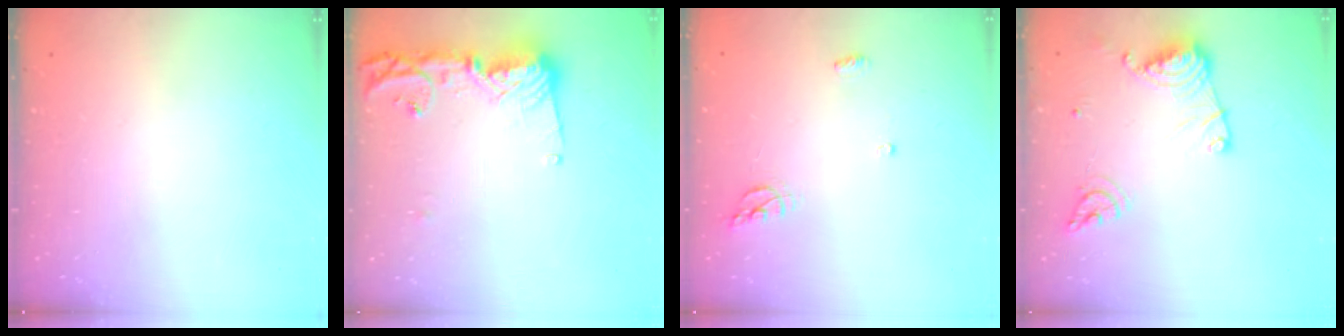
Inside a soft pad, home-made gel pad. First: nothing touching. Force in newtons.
{"total": 14.0, "press": 13.9, "slide": 1.3}
{"total": 6.5, "press": 6.5, "slide": 0.6}
{"total": 13.6, "press": 13.5, "slide": 1.5}